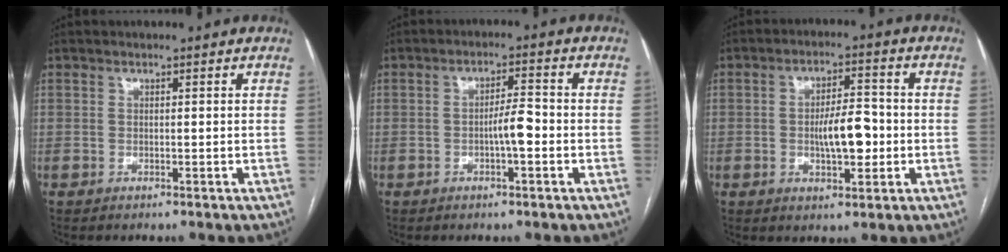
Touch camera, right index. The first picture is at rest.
{"total": 4.0, "force": [-1.1, 0.6, 3.8], "torque": [-0.061, 0.007, -0.017]}
{"total": 7.2, "force": [-1.0, 2.5, 6.7], "torque": [-0.115, 0.009, -0.013]}